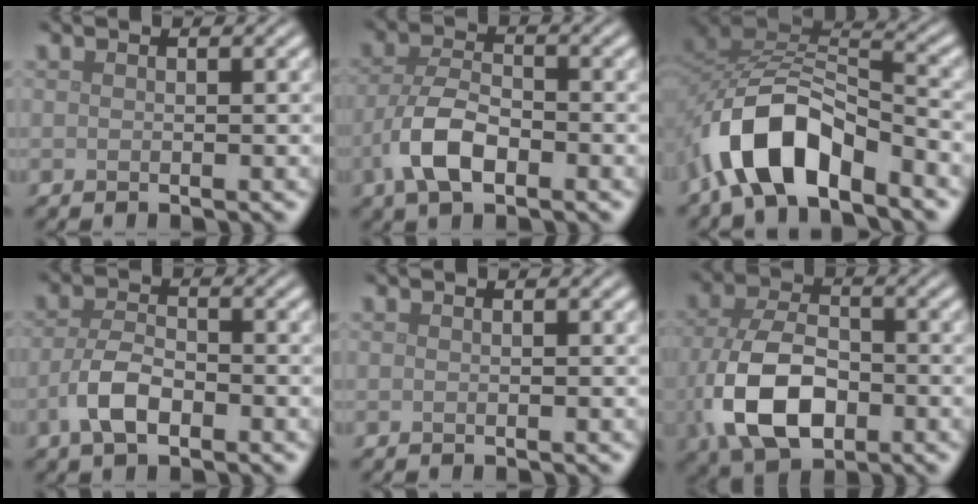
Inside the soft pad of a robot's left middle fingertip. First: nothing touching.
{"total": 5.2, "force": [-2.1, 2.6, 4.0], "torque": [-0.080, 0.002, -0.048]}
{"total": 9.0, "force": [-5.2, 4.2, 6.0], "torque": [-0.112, 0.007, -0.103]}
{"total": 3.8, "force": [-1.6, 1.9, 2.9], "torque": [-0.059, 0.001, -0.037]}
{"total": 0.0}
{"total": 8.7, "force": [-2.4, 5.3, 6.5], "torque": [-0.149, -0.012, -0.048]}